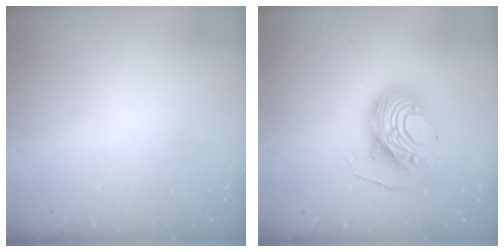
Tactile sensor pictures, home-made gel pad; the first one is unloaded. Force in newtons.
{"total": 12.2, "press": 12.1, "slide": 1.4}